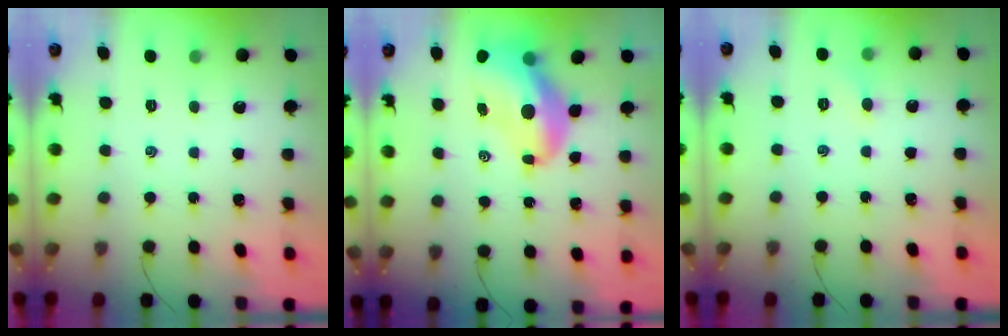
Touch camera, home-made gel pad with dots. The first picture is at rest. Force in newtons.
{"total": 12.4, "press": 11.9, "slide": 3.5}
{"total": 3.8, "press": 3.6, "slide": 1.2}